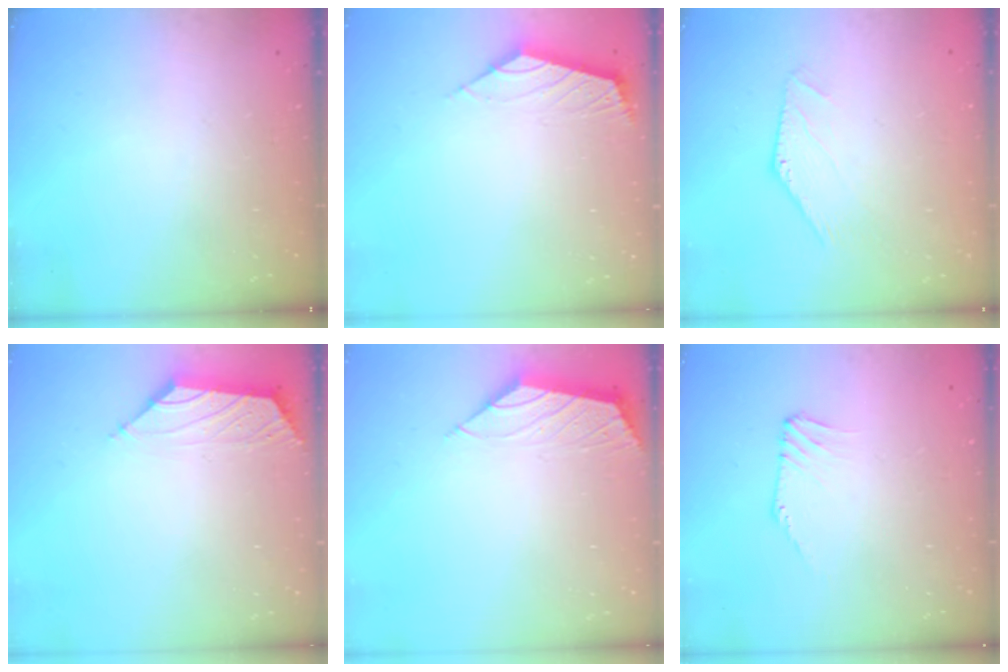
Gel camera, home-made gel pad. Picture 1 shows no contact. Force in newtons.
{"total": 2.5, "press": 2.4, "slide": 0.7}
{"total": 0.0}
{"total": 0.8, "press": 0.5, "slide": 0.6}
{"total": 1.6, "press": 1.5, "slide": 0.5}
{"total": 1.3, "press": 1.2, "slide": 0.2}